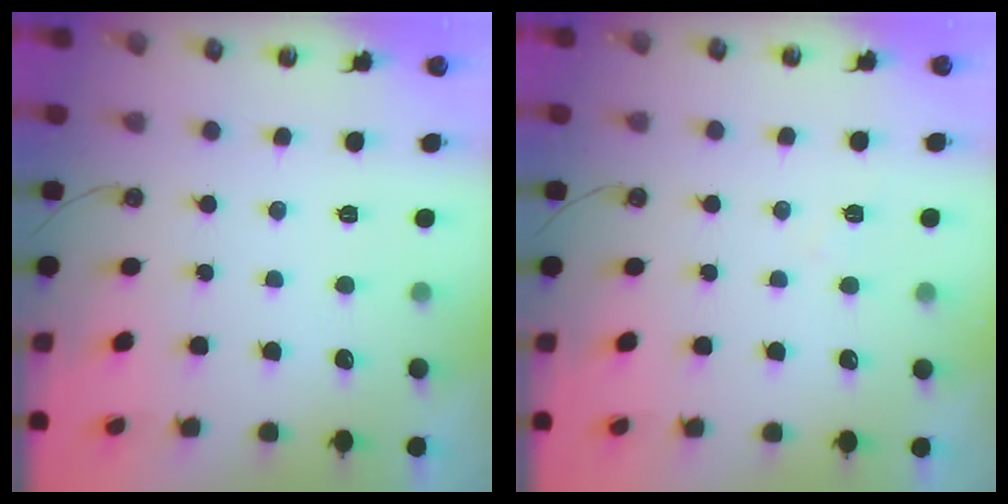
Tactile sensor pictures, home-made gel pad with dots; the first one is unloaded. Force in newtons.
{"total": 4.7, "press": 4.7, "slide": 0.5}